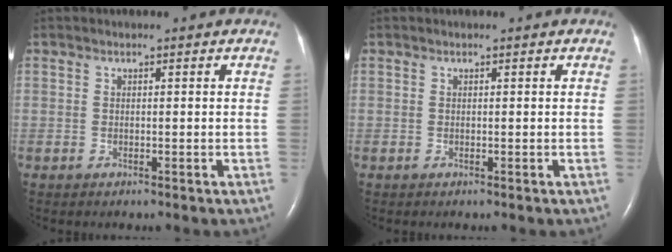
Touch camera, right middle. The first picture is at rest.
{"total": 0.0}